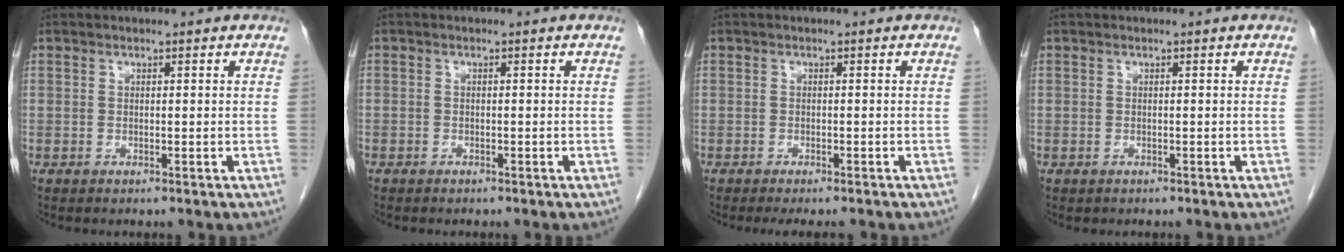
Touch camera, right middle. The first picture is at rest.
{"total": 0.6, "force": [-0.5, 0.4, 0.1], "torque": [-0.007, 0.003, -0.010]}
{"total": 4.5, "force": [-4.0, 0.9, 2.0], "torque": [-0.018, -0.010, -0.052]}
{"total": 0.0}